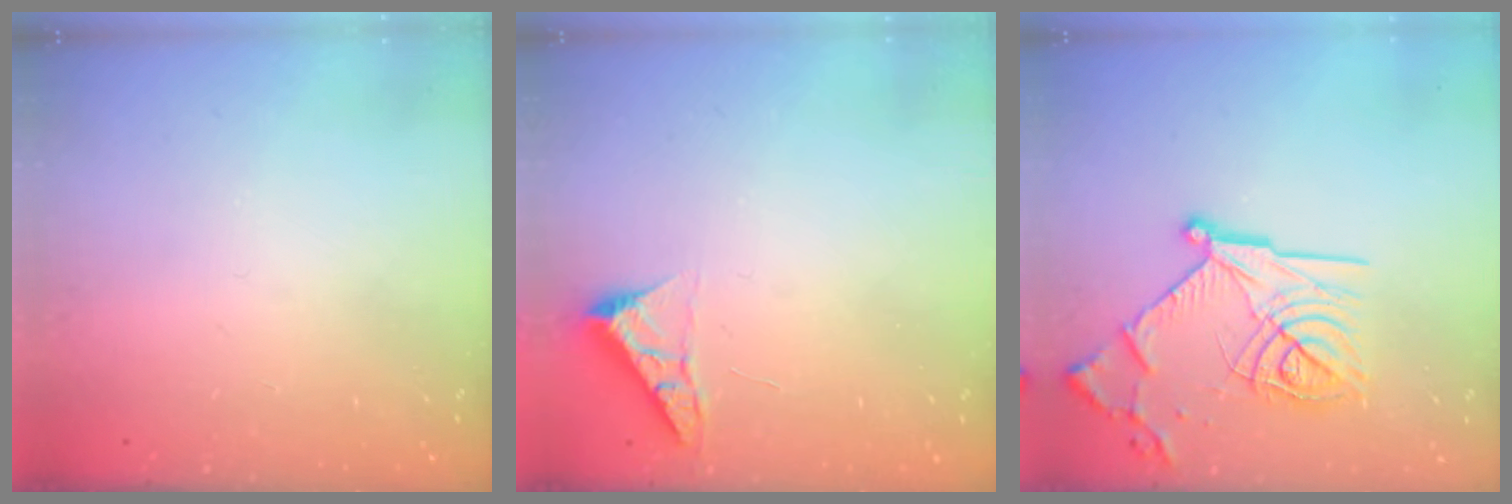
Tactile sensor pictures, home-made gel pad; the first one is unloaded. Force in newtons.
{"total": 4.0, "press": 4.0, "slide": 0.5}
{"total": 19.8, "press": 19.7, "slide": 1.2}